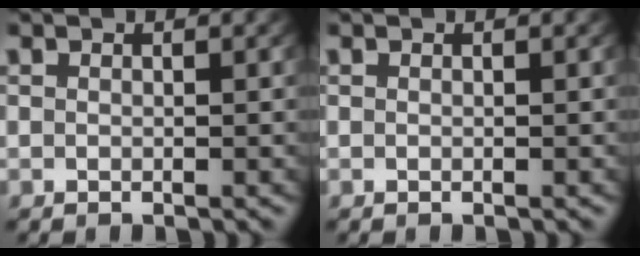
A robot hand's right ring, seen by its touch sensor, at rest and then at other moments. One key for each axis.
{"total": 0.0}